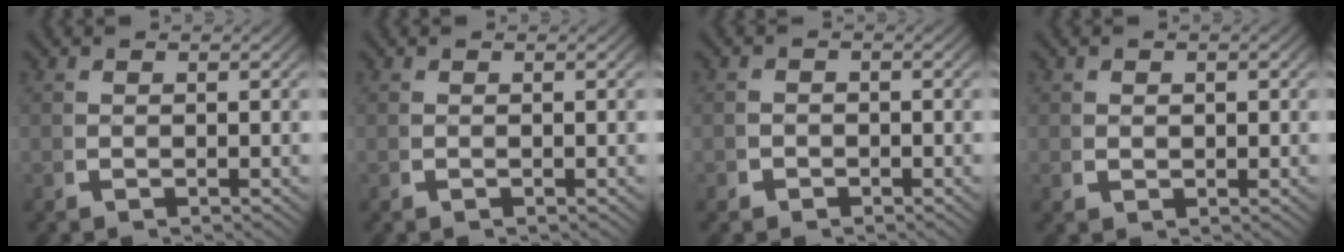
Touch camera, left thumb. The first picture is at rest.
{"total": 0.0}
{"total": 1.2, "force": [-0.9, 0.8, 0.1], "torque": [0.001, -0.009, -0.015]}
{"total": 1.3, "force": [0.5, 1.1, 0.6], "torque": [-0.013, -0.005, 0.014]}